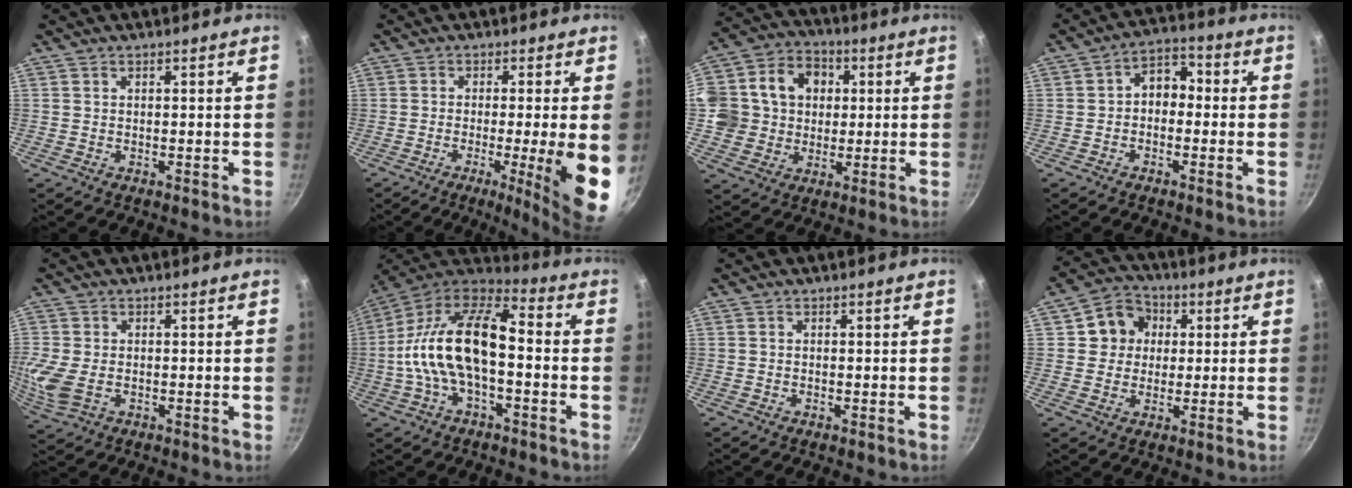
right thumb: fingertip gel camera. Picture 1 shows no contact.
{"total": 11.7, "force": [-2.6, 0.9, 11.4], "torque": [-0.159, -0.005, -0.036]}
{"total": 14.1, "force": [2.1, 12.4, 6.2], "torque": [-0.084, 0.017, 0.031]}
{"total": 5.9, "force": [-0.6, 4.4, 4.0], "torque": [-0.031, 0.024, -0.025]}
{"total": 6.9, "force": [-1.1, 4.4, 5.2], "torque": [-0.118, -0.010, -0.020]}
{"total": 18.7, "force": [-2.1, 9.3, 16.1], "torque": [-0.288, 0.046, -0.054]}
{"total": 0.0}
{"total": 8.2, "force": [1.6, 7.5, 2.9], "torque": [-0.006, 0.013, 0.014]}